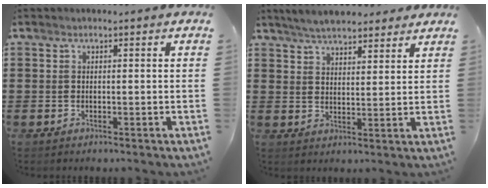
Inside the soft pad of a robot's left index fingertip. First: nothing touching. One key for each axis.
{"total": 5.1, "fx": 4.8, "fy": 1.2, "fz": 1.4, "tx": -0.041, "ty": -0.004, "tz": 0.089}